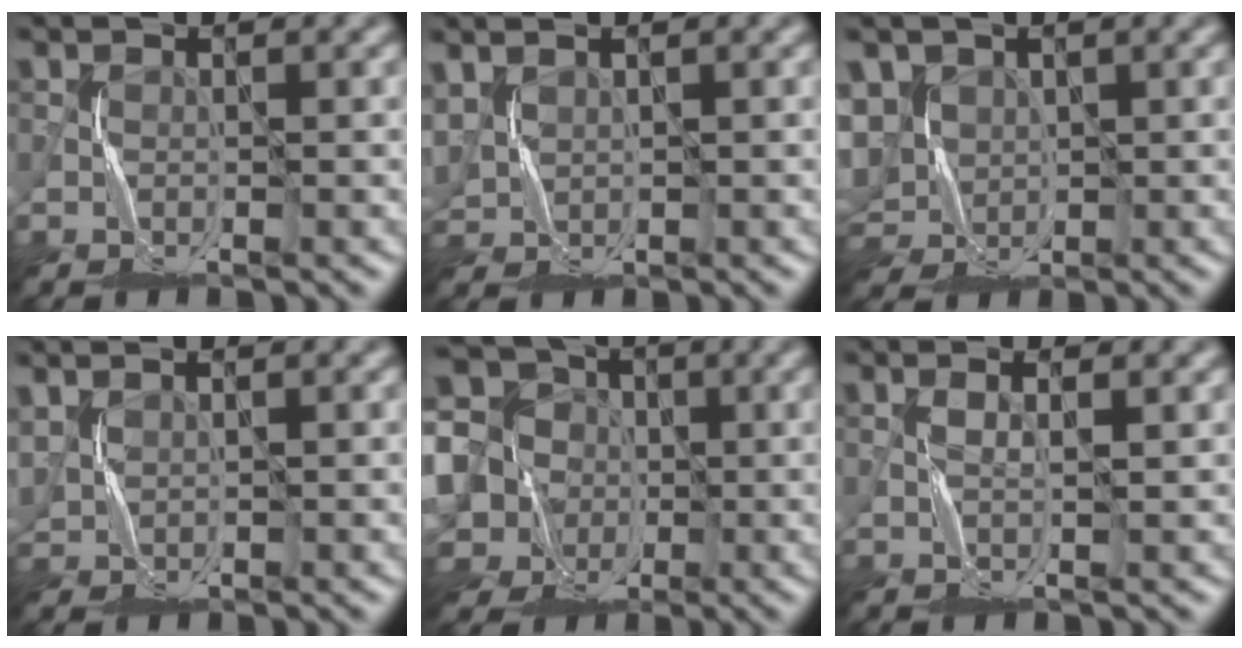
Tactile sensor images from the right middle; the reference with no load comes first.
{"total": 2.4, "force": [1.1, 1.8, 1.1], "torque": [-0.042, 0.005, 0.030]}
{"total": 7.4, "force": [1.5, 5.9, 4.1], "torque": [-0.104, 0.018, 0.022]}
{"total": 1.7, "force": [1.0, 1.3, 0.5], "torque": [-0.025, 0.005, 0.029]}
{"total": 15.2, "force": [0.0, 13.5, 7.0], "torque": [-0.200, 0.029, -0.021]}
{"total": 1.4, "force": [0.5, -0.1, 1.3], "torque": [-0.022, 0.000, 0.007]}